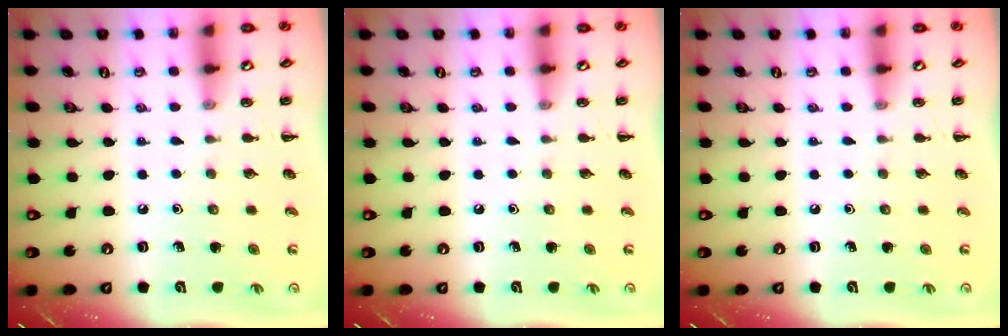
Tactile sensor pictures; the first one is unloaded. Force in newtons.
{"total": 0.0}
{"total": 0.0}